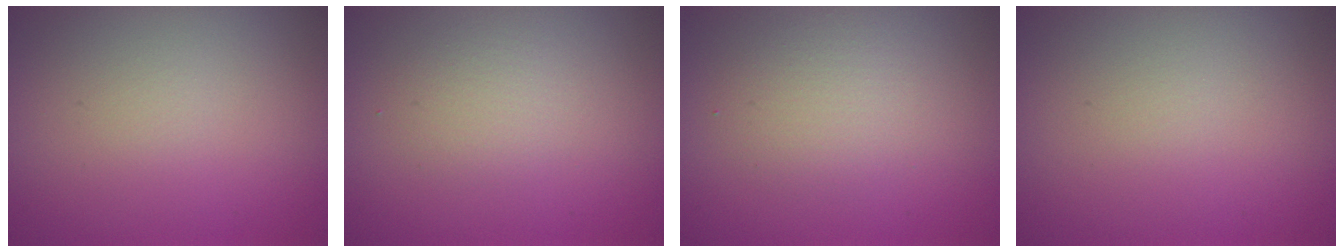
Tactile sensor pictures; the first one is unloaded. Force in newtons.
{"total": 1.6, "press": 1.6, "slide": 0.1}
{"total": 2.3, "press": 2.3, "slide": 0.2}
{"total": 0.0}